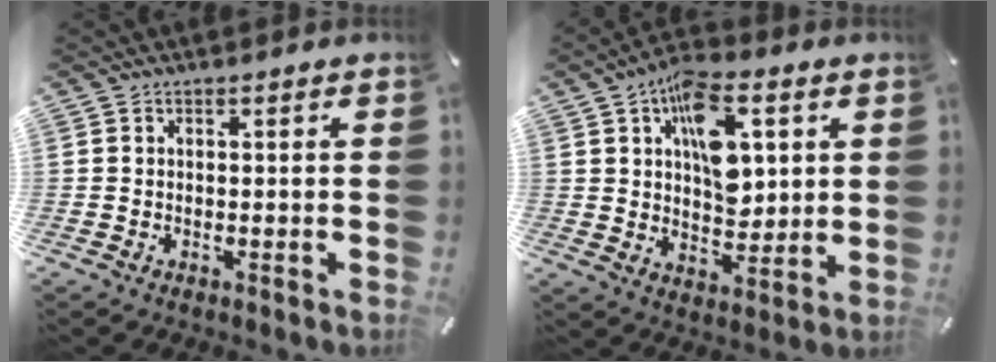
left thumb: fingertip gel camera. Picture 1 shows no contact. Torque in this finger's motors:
{"motor_torque": [2.43, 2.58, 1.61, -1.16, 0.50]}